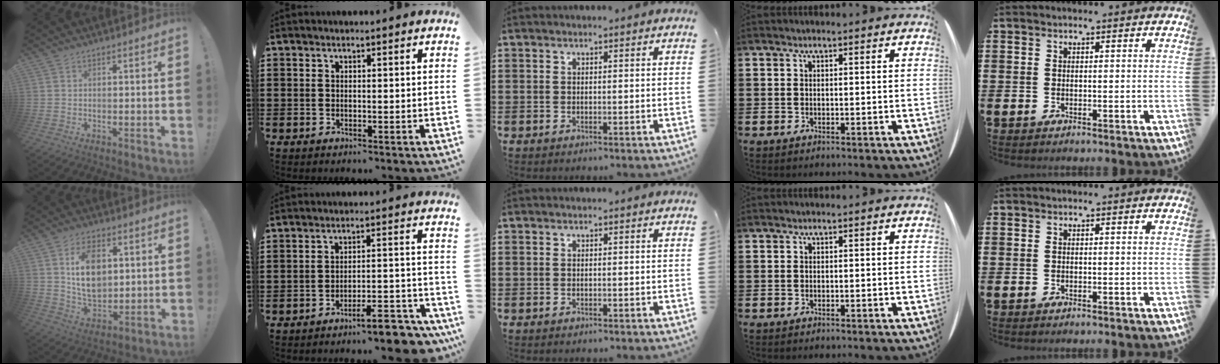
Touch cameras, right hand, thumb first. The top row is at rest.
{"thumb": {"total": 12.8, "force": [3.6, 8.5, 8.8], "torque": [-0.134, -0.009, 0.063]}, "index": {"total": 6.9, "force": [-6.2, 0.7, 3.1], "torque": [-0.043, 0.009, -0.114]}}